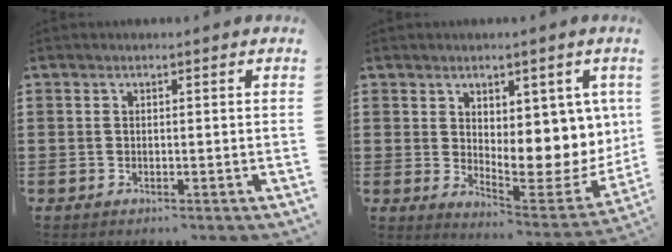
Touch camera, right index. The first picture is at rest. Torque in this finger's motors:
{"motor_torque": [2.14, 0.00, 1.05, 0.14]}